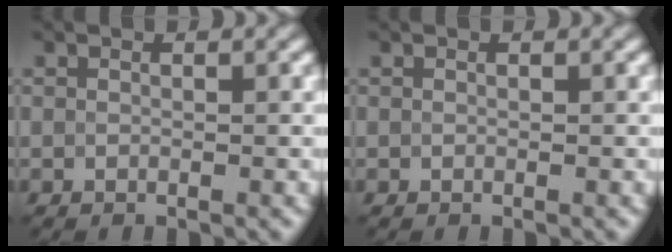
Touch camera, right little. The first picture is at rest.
{"total": 0.0}